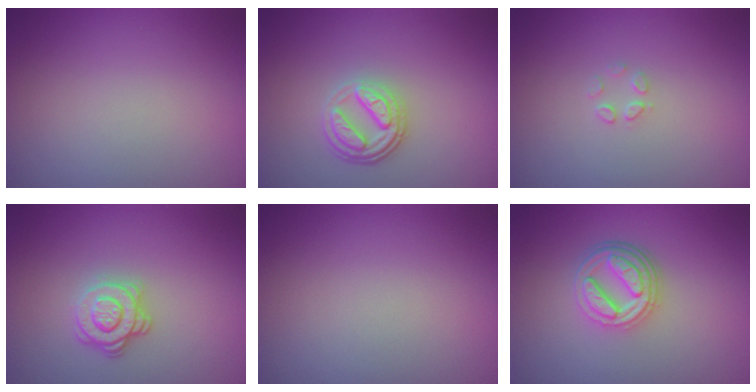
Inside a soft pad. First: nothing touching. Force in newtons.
{"total": 3.6, "press": 2.7, "slide": 2.4}
{"total": 1.0, "press": 1.0, "slide": 0.1}
{"total": 2.8, "press": 2.5, "slide": 1.3}
{"total": 0.0}
{"total": 4.5, "press": 3.4, "slide": 3.0}